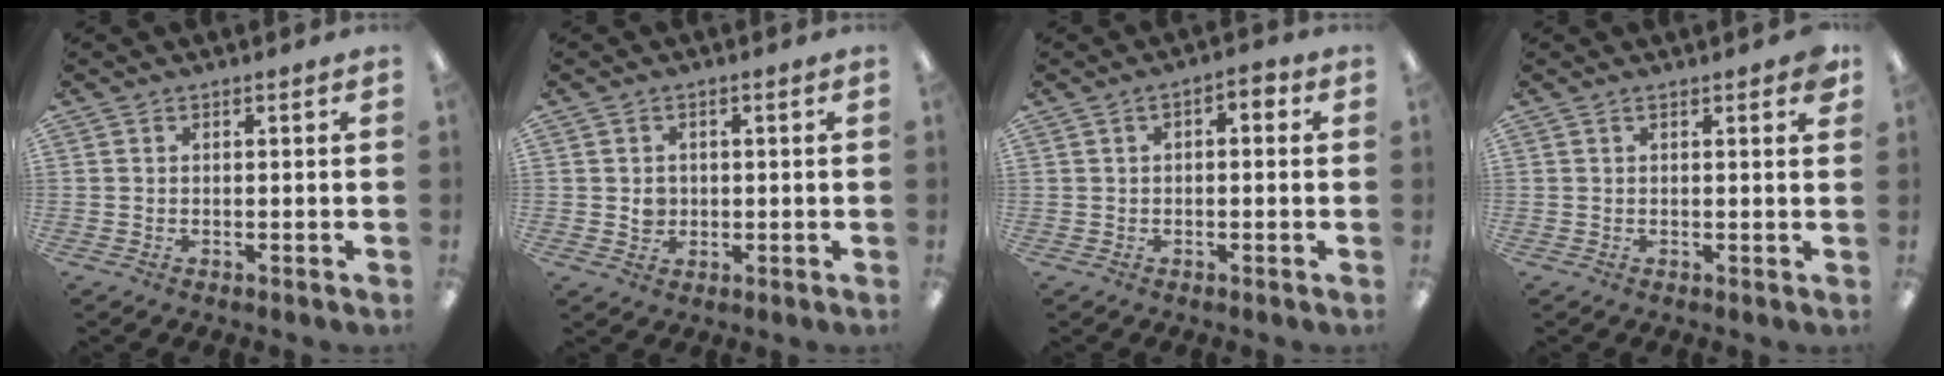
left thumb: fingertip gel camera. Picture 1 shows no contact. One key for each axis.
{"total": 3.2, "fx": 0.1, "fy": 3.0, "fz": 1.1, "tx": -0.008, "ty": 0.000, "tz": -0.003}
{"total": 2.5, "fx": -0.7, "fy": 1.5, "fz": 1.9, "tx": -0.032, "ty": 0.011, "tz": -0.014}
{"total": 1.9, "fx": 1.1, "fy": 0.5, "fz": 1.4, "tx": -0.006, "ty": -0.006, "tz": 0.014}